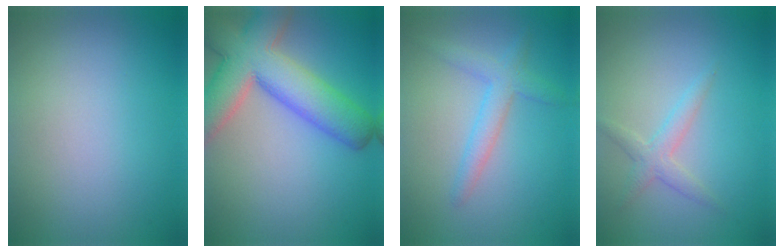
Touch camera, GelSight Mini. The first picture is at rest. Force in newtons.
{"total": 10.0, "press": 10.0, "slide": 0.9}
{"total": 2.6, "press": 2.6, "slide": 0.2}
{"total": 2.0, "press": 2.0, "slide": 0.0}